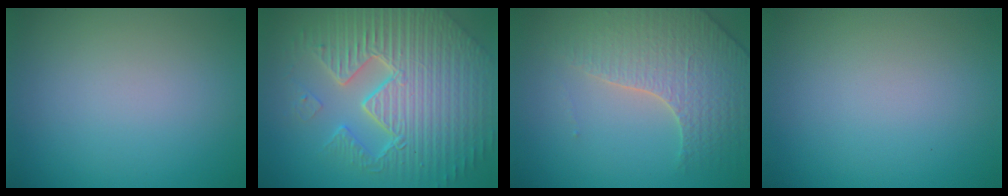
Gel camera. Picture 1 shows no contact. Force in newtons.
{"total": 11.3, "press": 7.2, "slide": 8.7}
{"total": 4.1, "press": 4.0, "slide": 0.8}
{"total": 0.0}